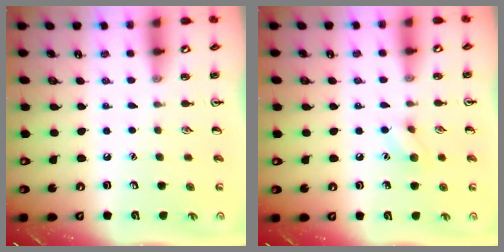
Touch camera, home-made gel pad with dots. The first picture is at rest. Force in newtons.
{"total": 6.0, "press": 5.9, "slide": 1.1}